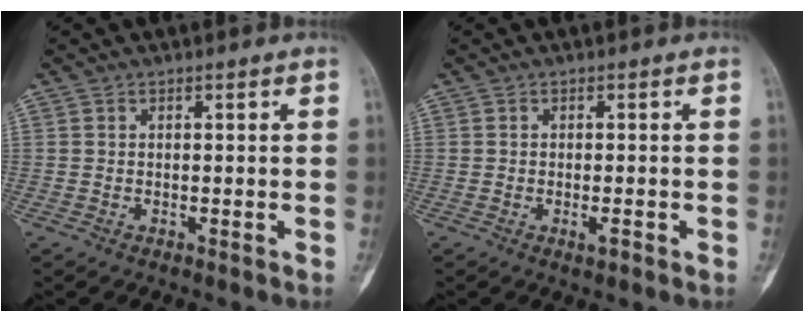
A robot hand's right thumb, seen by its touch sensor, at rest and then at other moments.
{"total": 1.8, "force": [-0.8, 0.5, 1.5], "torque": [-0.021, 0.001, -0.013]}